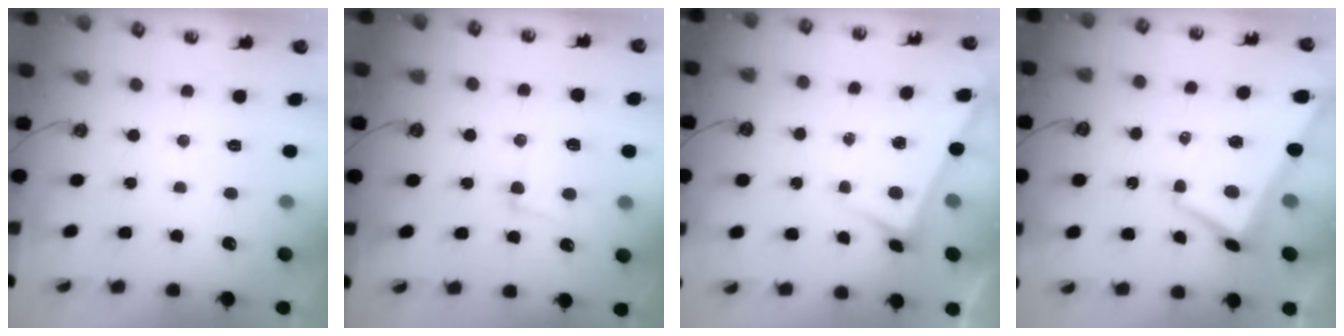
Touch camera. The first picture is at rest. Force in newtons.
{"total": 9.1, "press": 9.0, "slide": 1.7}
{"total": 3.0, "press": 3.0, "slide": 0.2}
{"total": 5.2, "press": 5.2, "slide": 0.8}